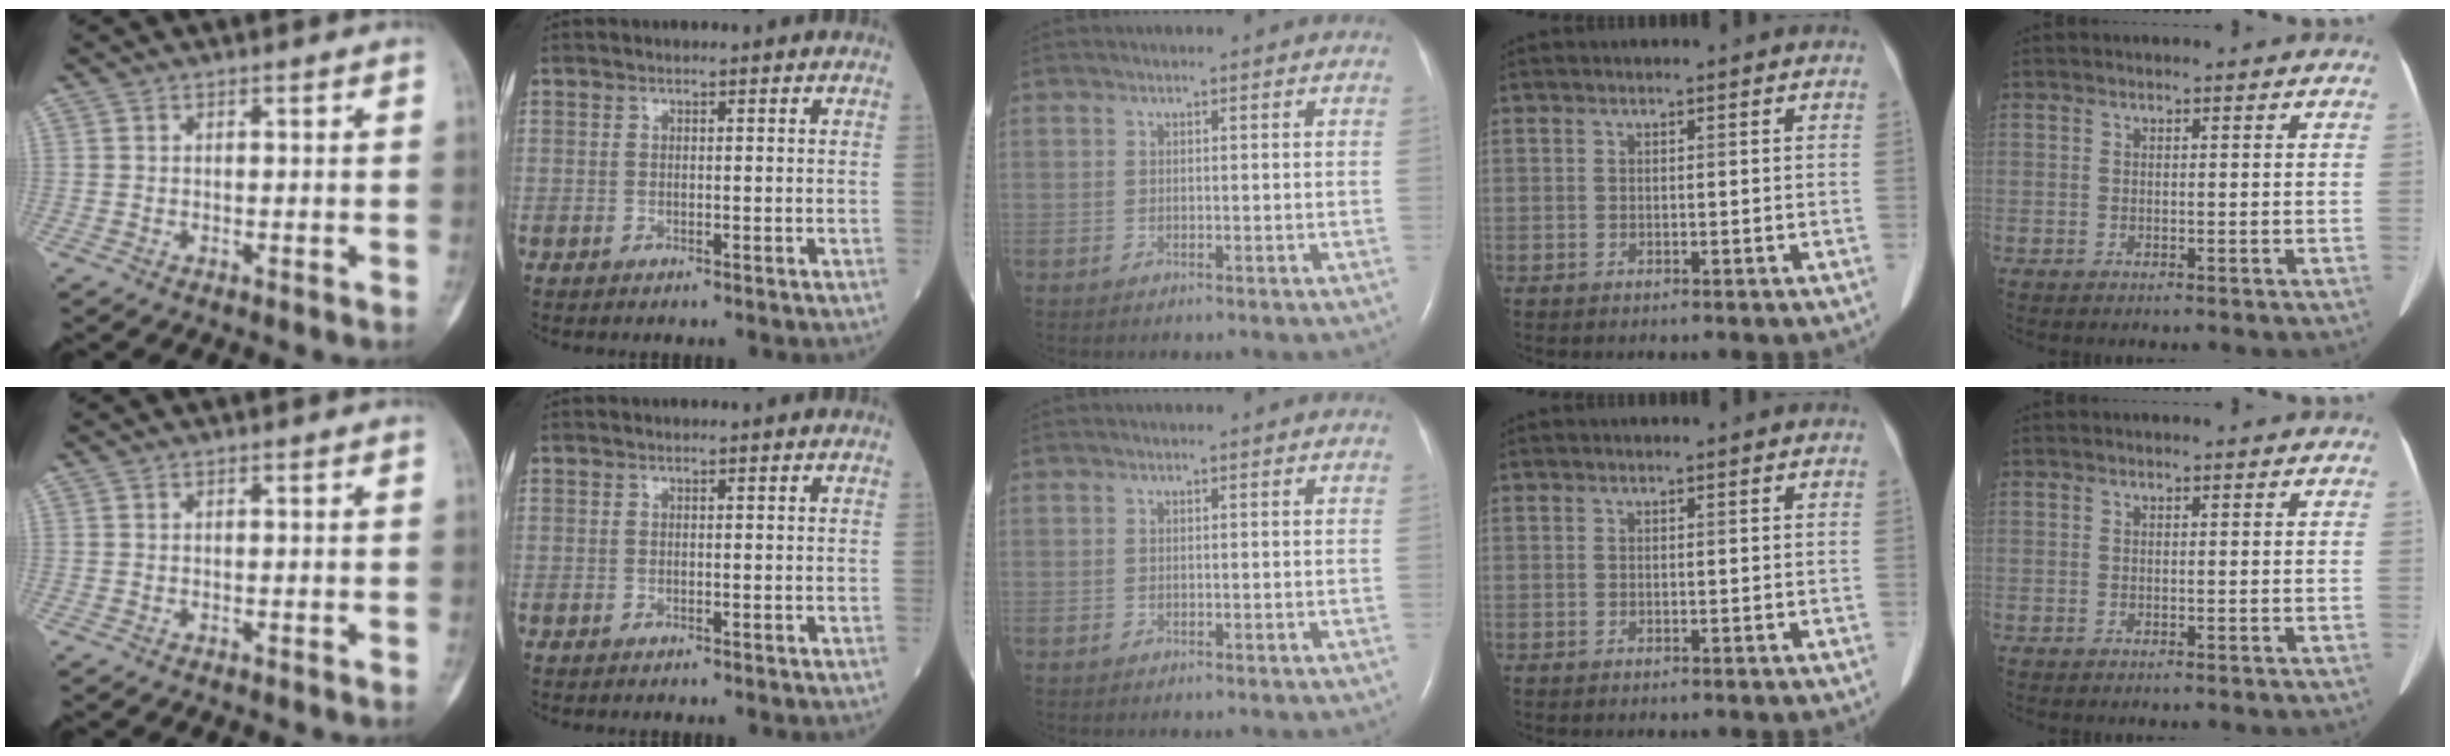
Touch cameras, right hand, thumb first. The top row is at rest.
{}